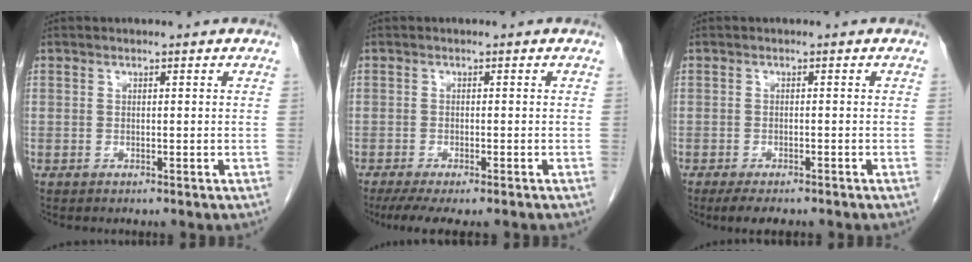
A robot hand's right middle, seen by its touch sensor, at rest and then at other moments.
{"total": 8.0, "force": [-6.3, 1.7, 4.5], "torque": [-0.063, -0.011, -0.096]}
{"total": 4.5, "force": [-3.5, 1.4, 2.4], "torque": [-0.035, -0.008, -0.046]}